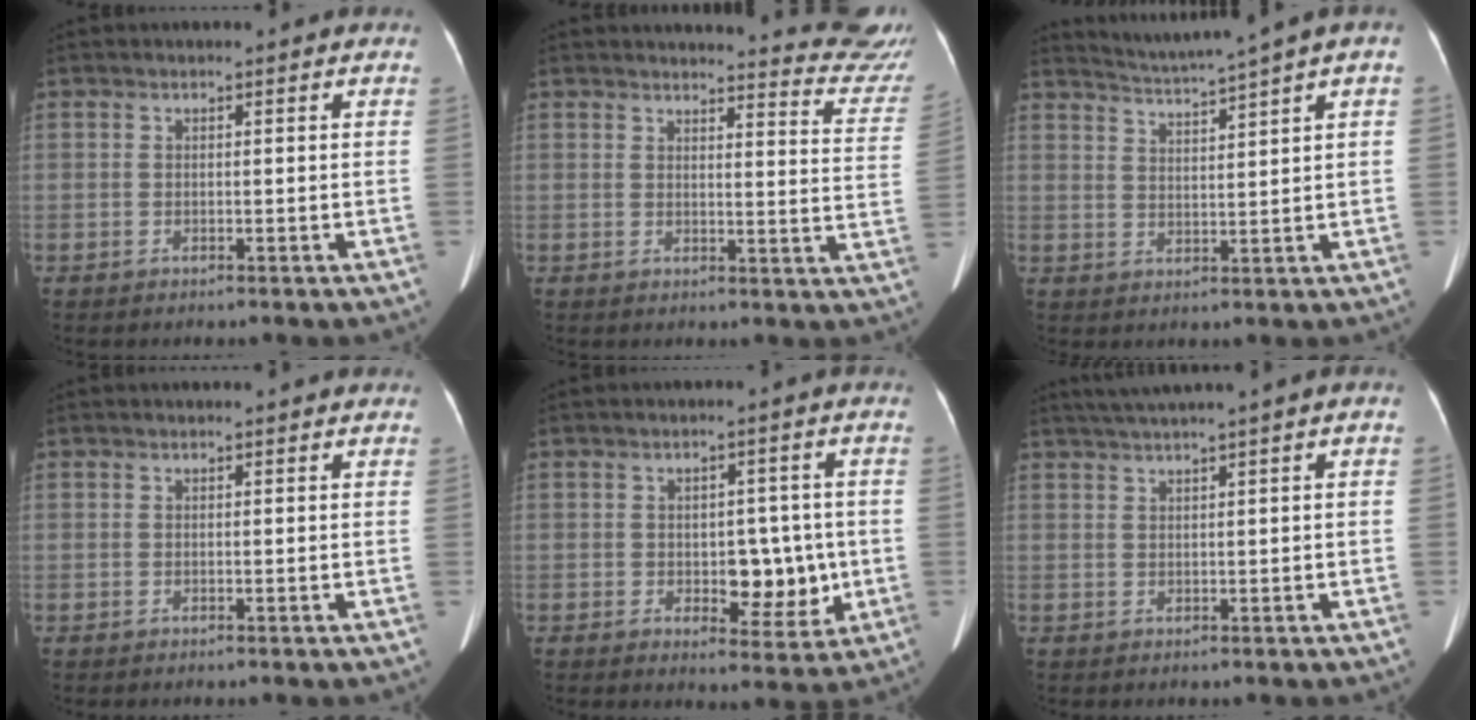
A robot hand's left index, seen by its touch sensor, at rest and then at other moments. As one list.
[{"total": 13.4, "force": [13.3, 0.0, 0.8], "torque": [0.017, -0.111, 0.115]}, {"total": 5.5, "force": [4.6, -1.7, 2.5], "torque": [-0.046, 0.001, 0.084]}, {"total": 0.9, "force": [0.9, 0.1, 0.2], "torque": [-0.011, 0.003, 0.004]}, {"total": 6.9, "force": [-0.8, 4.0, 5.5], "torque": [-0.066, 0.006, 0.001]}, {"total": 3.8, "force": [2.4, -0.9, 2.7], "torque": [-0.055, 0.015, 0.050]}]